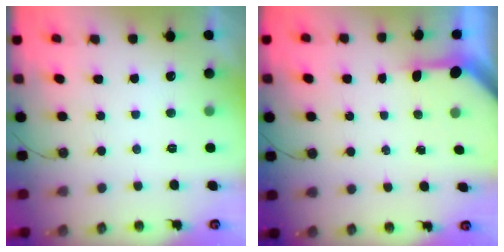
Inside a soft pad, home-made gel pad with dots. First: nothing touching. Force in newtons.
{"total": 3.2, "press": 3.2, "slide": 0.3}